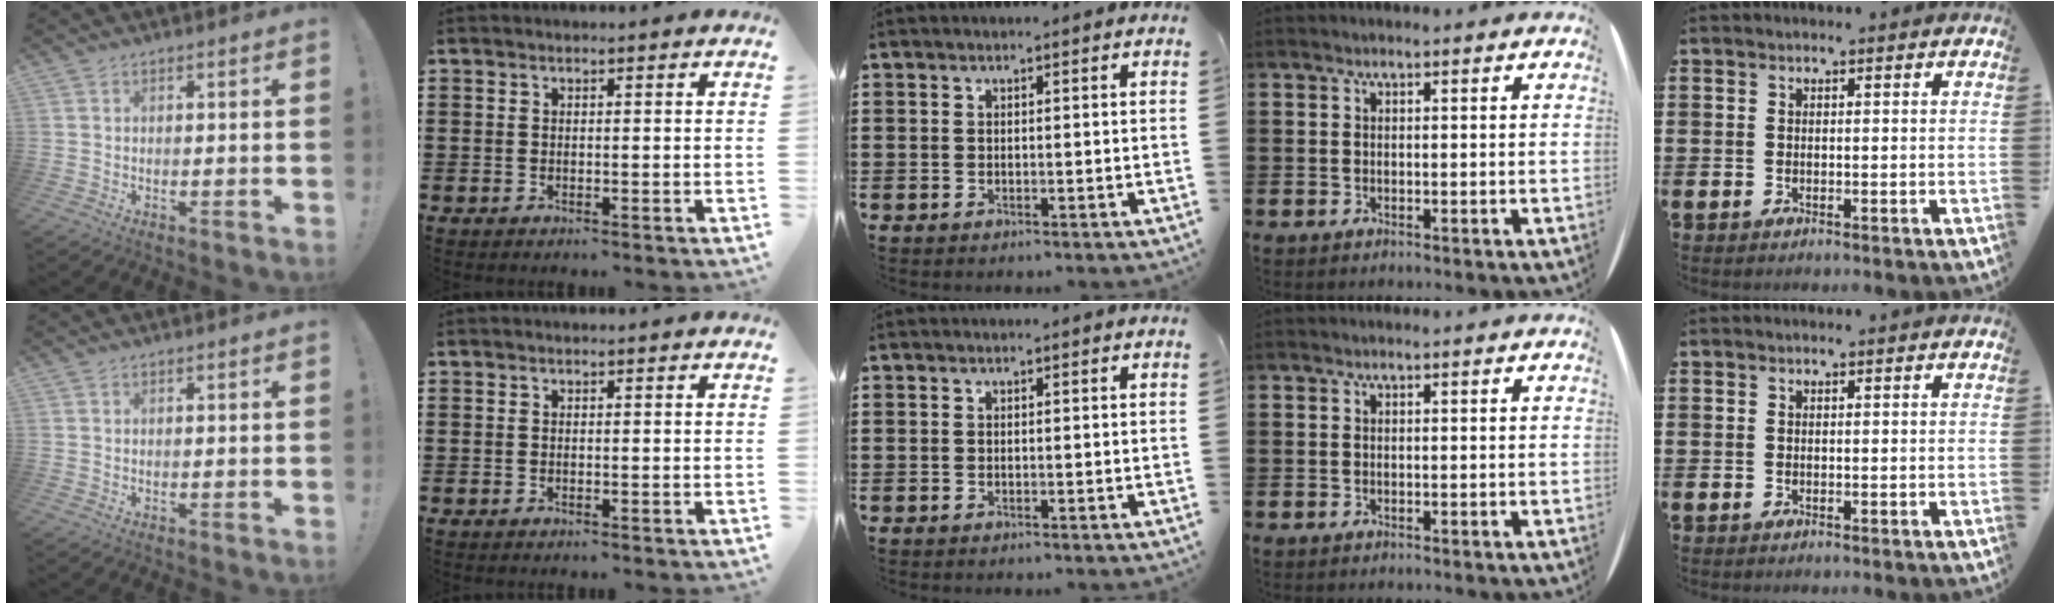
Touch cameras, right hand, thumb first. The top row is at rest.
{}